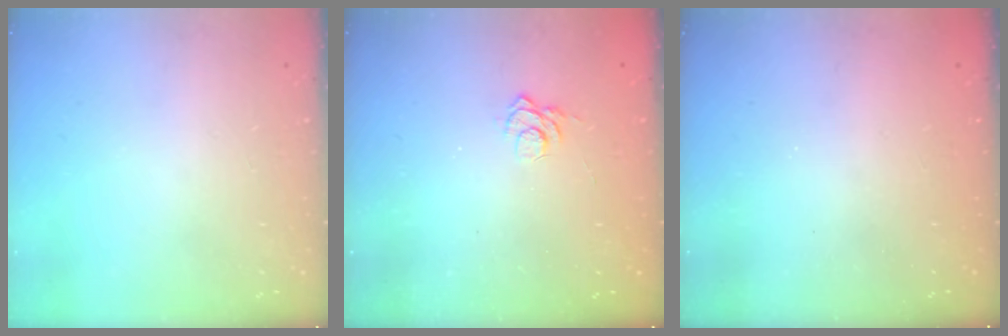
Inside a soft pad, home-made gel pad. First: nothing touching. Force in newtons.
{"total": 2.6, "press": 2.3, "slide": 1.1}
{"total": 2.4, "press": 2.3, "slide": 0.8}